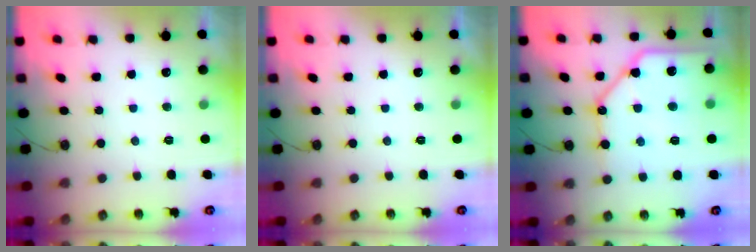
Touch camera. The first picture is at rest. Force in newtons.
{"total": 0.0}
{"total": 15.4, "press": 15.2, "slide": 2.2}